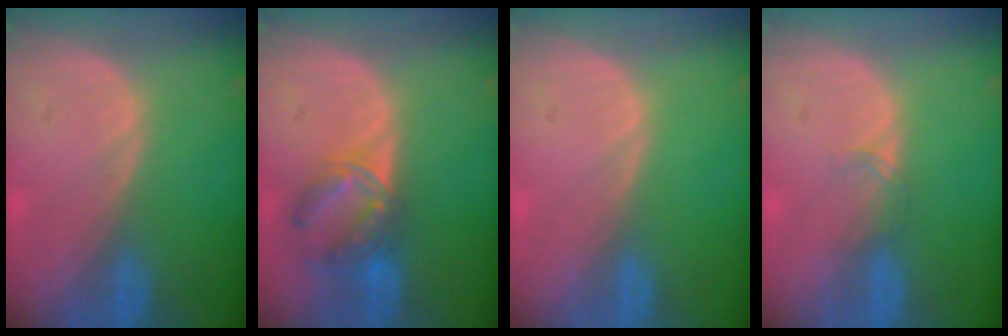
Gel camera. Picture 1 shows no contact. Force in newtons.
{"total": 6.8, "press": 6.0, "slide": 3.2}
{"total": 0.0}
{"total": 1.3, "press": 1.2, "slide": 0.2}